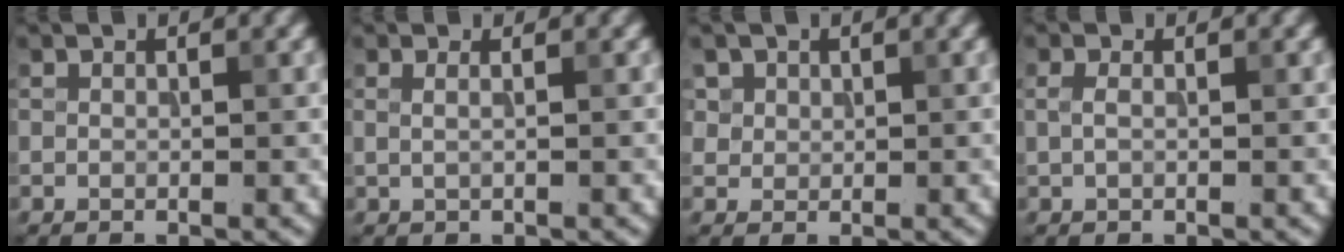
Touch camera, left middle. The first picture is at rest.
{"total": 1.1, "force": [0.5, 0.2, 0.9], "torque": [-0.015, -0.003, 0.000]}
{"total": 3.5, "force": [1.8, 2.7, 1.3], "torque": [-0.042, 0.003, 0.040]}
{"total": 1.1, "force": [0.1, 0.5, 0.9], "torque": [-0.028, 0.003, 0.003]}